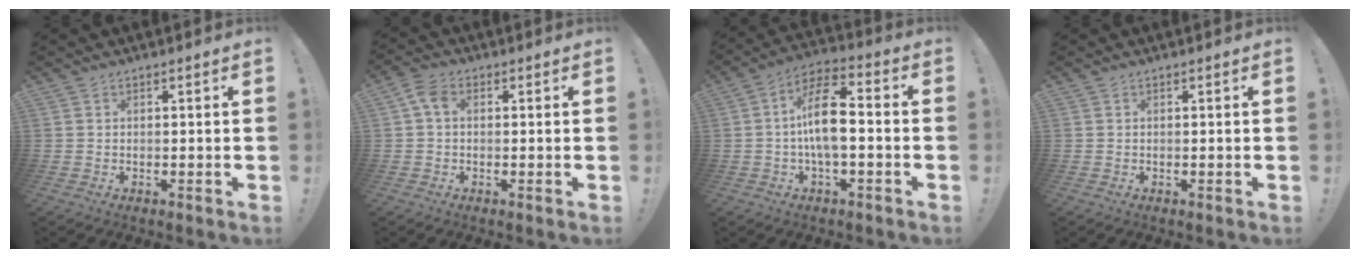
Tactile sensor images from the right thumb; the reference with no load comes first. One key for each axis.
{"total": 4.6, "fx": 0.8, "fy": 2.9, "fz": 3.5, "tx": -0.073, "ty": 0.007, "tz": 0.017}
{"total": 13.3, "fx": -0.5, "fy": 5.8, "fz": 11.9, "tx": -0.208, "ty": 0.013, "tz": -0.014}
{"total": 0.0}